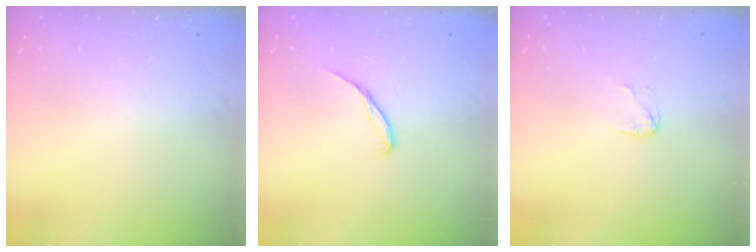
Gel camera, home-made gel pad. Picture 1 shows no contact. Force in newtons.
{"total": 4.5, "press": 4.4, "slide": 0.5}
{"total": 3.6, "press": 3.6, "slide": 0.3}